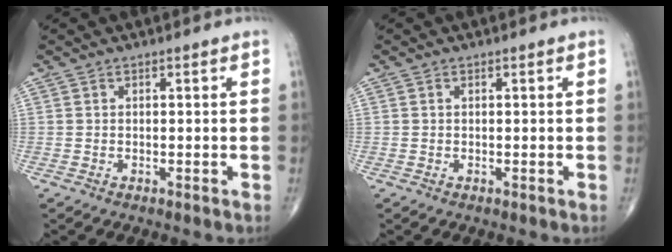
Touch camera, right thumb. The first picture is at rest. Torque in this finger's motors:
{"motor_torque": [-0.20, 0.06, -0.09, -0.05, 0.04]}